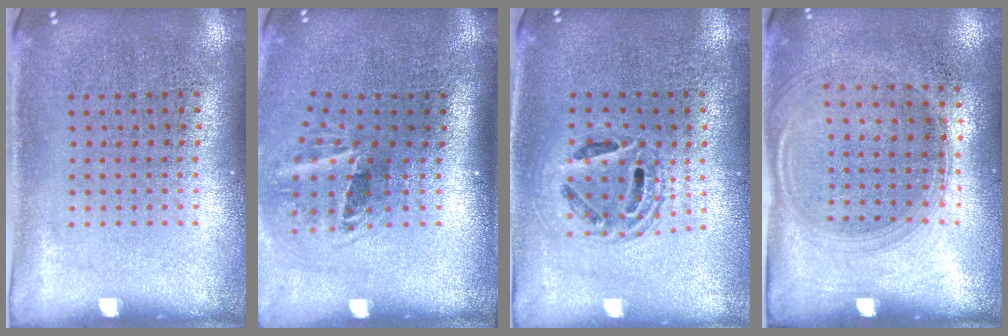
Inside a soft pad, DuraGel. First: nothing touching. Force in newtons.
{"total": 2.0, "press": 1.2, "slide": 1.6}
{"total": 1.4, "press": 1.3, "slide": 0.7}
{"total": 1.4, "press": 1.2, "slide": 0.7}